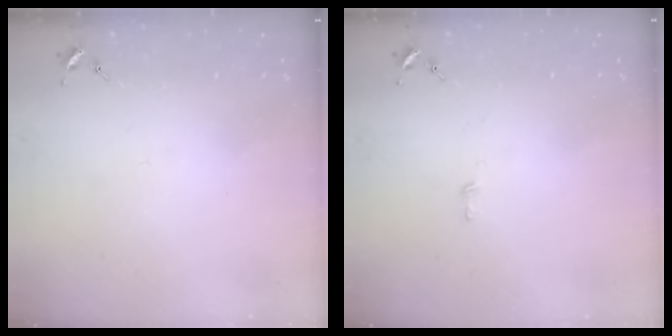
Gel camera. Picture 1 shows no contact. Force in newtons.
{"total": 2.6, "press": 2.6, "slide": 0.2}